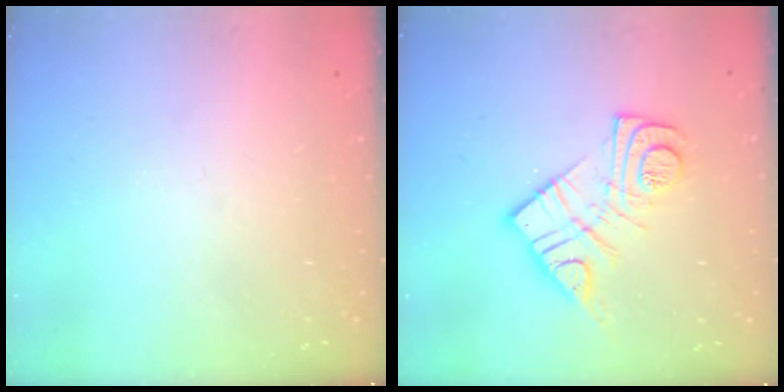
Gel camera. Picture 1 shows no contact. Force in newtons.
{"total": 13.9, "press": 13.8, "slide": 1.2}